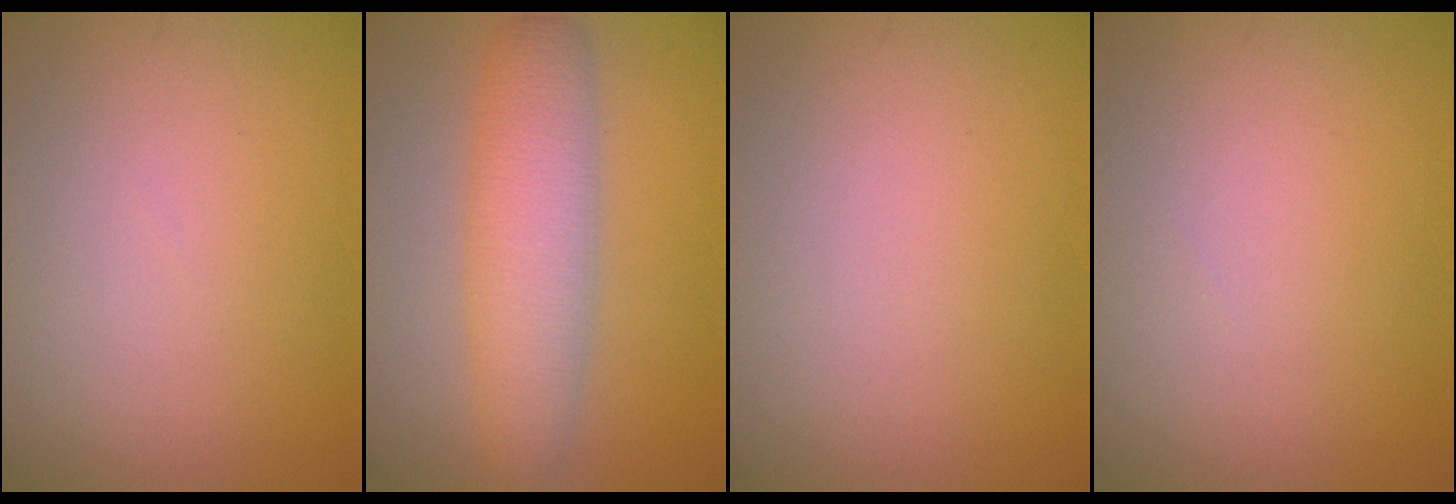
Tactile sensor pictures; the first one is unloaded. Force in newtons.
{"total": 5.5, "press": 5.5, "slide": 0.2}
{"total": 0.0}
{"total": 0.0}